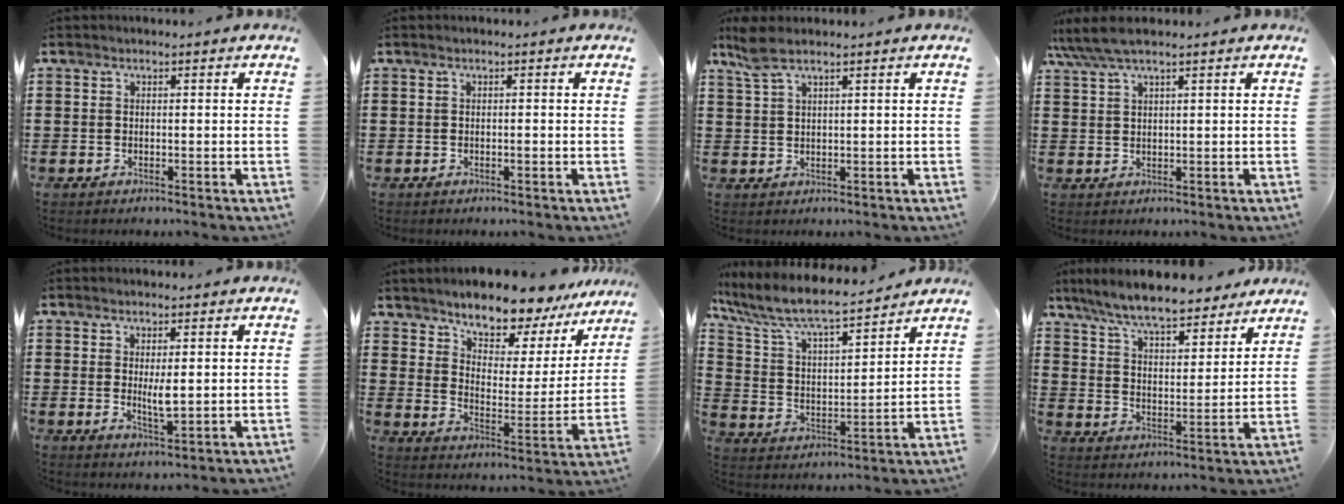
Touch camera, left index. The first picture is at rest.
{"total": 0.5, "force": [-0.1, 0.1, 0.5], "torque": [-0.011, -0.004, 0.000]}
{"total": 3.5, "force": [2.3, 0.8, 2.5], "torque": [-0.055, 0.002, 0.043]}
{"total": 4.3, "force": [3.1, 0.5, 2.9], "torque": [-0.070, -0.001, 0.055]}
{"total": 3.7, "force": [0.6, 0.9, 3.5], "torque": [-0.059, -0.003, 0.009]}
{"total": 8.4, "force": [8.0, 1.9, 1.9], "torque": [-0.062, -0.065, 0.140]}
{"total": 8.2, "force": [7.3, 1.0, 3.6], "torque": [-0.103, -0.046, 0.122]}
{"total": 8.8, "force": [7.8, 1.2, 3.8], "torque": [-0.104, -0.036, 0.139]}